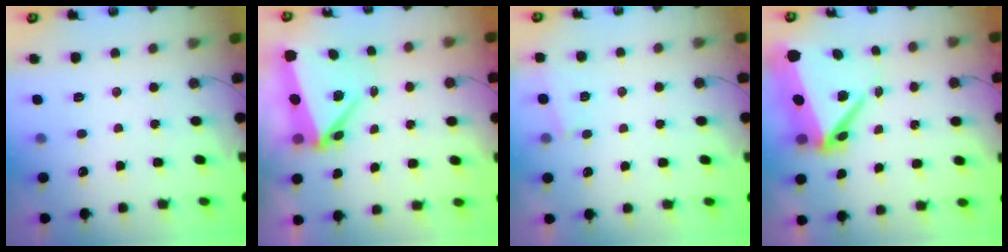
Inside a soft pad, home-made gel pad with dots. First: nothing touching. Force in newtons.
{"total": 6.8, "press": 6.8, "slide": 0.2}
{"total": 1.7, "press": 1.7, "slide": 0.5}
{"total": 9.0, "press": 8.7, "slide": 2.2}